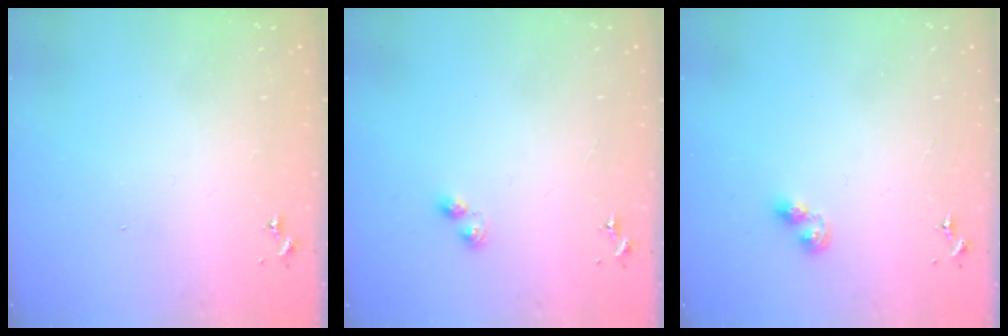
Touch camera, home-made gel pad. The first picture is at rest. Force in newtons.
{"total": 2.8, "press": 2.7, "slide": 0.4}
{"total": 5.6, "press": 5.5, "slide": 0.6}